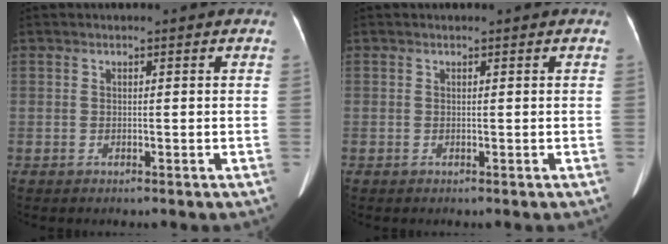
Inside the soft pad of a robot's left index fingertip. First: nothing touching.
{"total": 0.0}